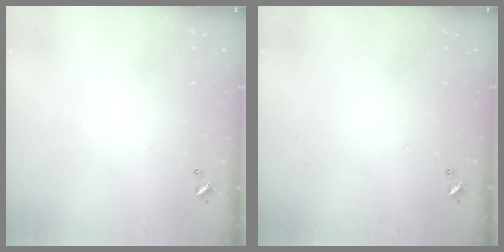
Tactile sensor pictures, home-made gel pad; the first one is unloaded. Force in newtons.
{"total": 0.0}